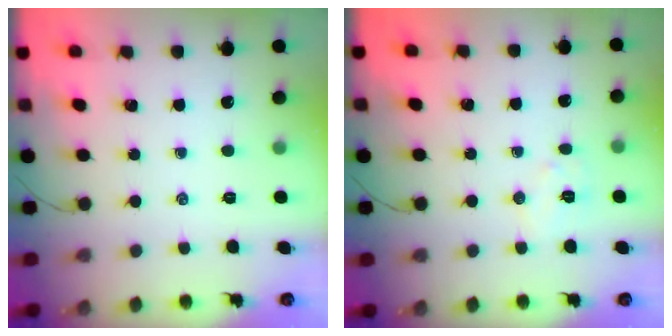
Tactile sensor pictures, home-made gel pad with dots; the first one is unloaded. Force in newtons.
{"total": 5.9, "press": 5.8, "slide": 1.2}